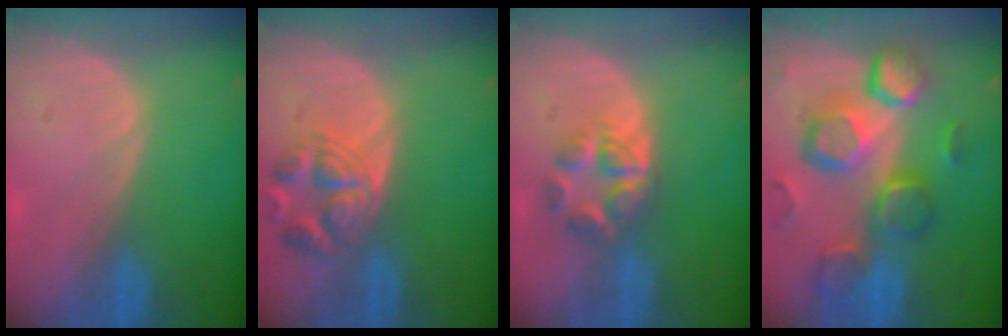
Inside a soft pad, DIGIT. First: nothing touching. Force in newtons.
{"total": 6.2, "press": 6.1, "slide": 0.7}
{"total": 5.6, "press": 5.3, "slide": 1.7}
{"total": 12.5, "press": 10.9, "slide": 6.1}